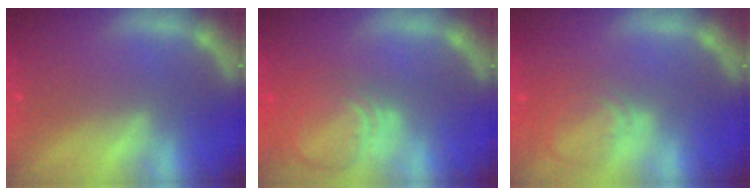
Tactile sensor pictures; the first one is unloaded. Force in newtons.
{"total": 7.0}
{"total": 4.5}